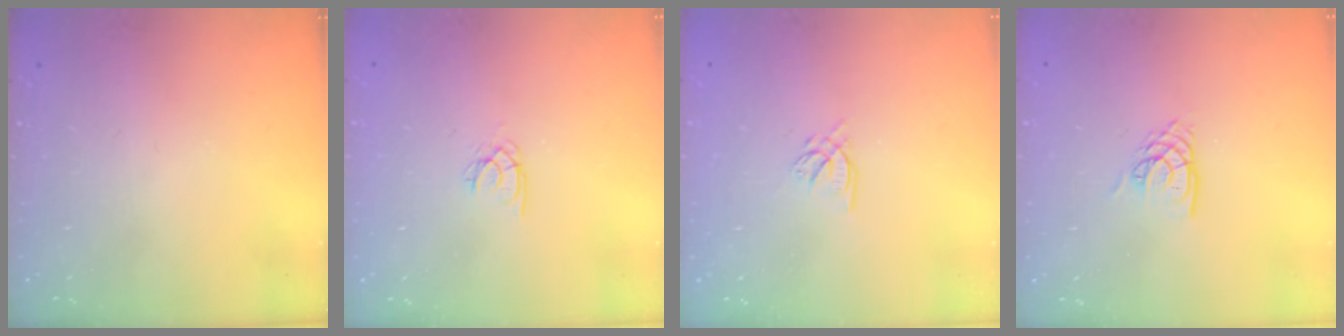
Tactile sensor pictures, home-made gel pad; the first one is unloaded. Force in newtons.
{"total": 1.7, "press": 1.7, "slide": 0.1}
{"total": 2.4, "press": 2.4, "slide": 0.3}
{"total": 4.5, "press": 4.5, "slide": 0.4}